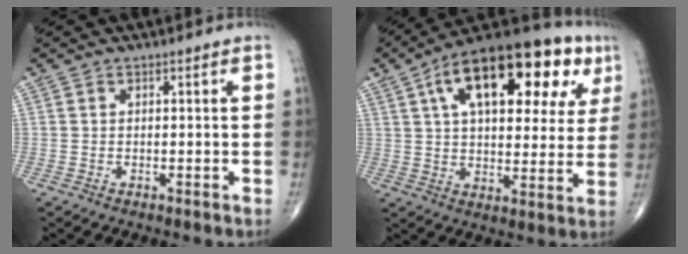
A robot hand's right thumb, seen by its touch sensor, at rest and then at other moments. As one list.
[{"total": 25.7, "force": [10.8, 12.2, 19.9], "torque": [-0.276, 0.018, 0.161]}]